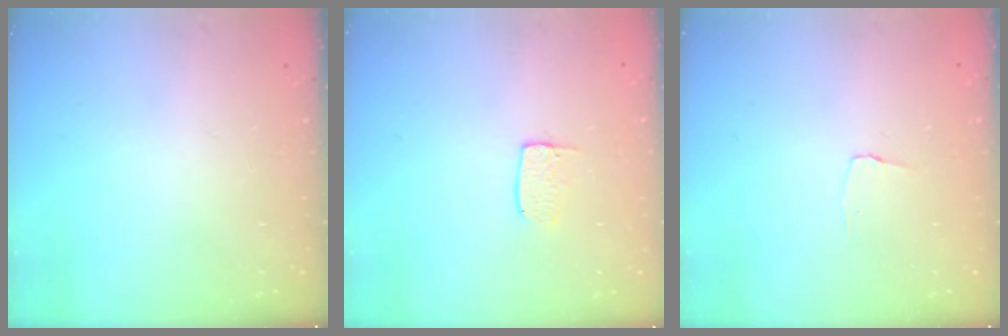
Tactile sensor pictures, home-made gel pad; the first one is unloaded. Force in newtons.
{"total": 3.8, "press": 3.8, "slide": 0.2}
{"total": 2.9, "press": 2.8, "slide": 0.3}